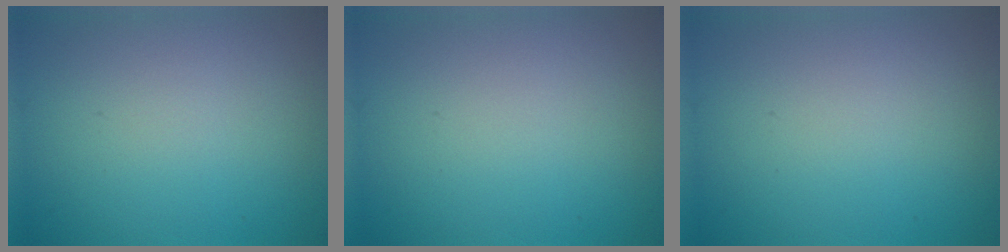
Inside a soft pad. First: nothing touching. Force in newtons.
{"total": 0.0}
{"total": 0.0}